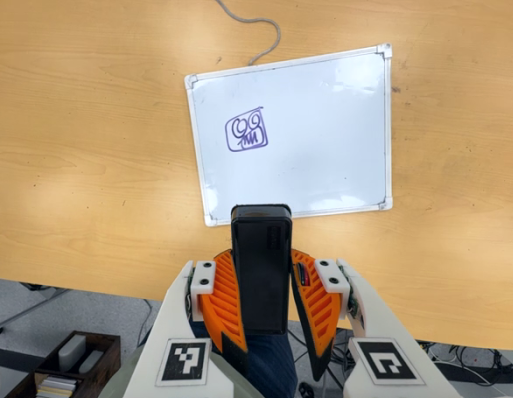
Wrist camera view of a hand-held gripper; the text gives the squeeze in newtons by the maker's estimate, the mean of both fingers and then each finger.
{"total": 11.3, "left": 8.7, "right": 13.9}